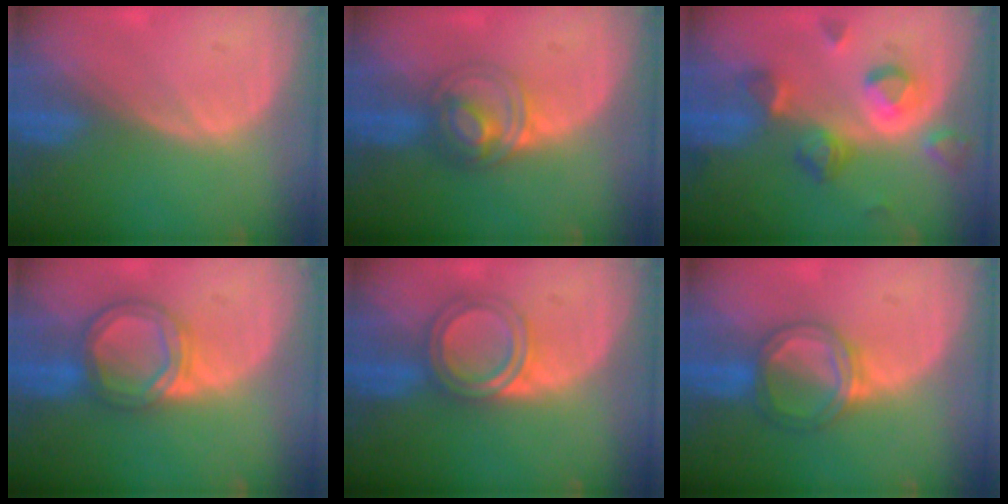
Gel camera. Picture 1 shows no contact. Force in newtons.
{"total": 6.1, "press": 5.3, "slide": 3.1}
{"total": 7.2, "press": 7.2, "slide": 1.0}
{"total": 6.4, "press": 5.9, "slide": 2.5}
{"total": 4.7, "press": 4.7, "slide": 0.2}
{"total": 5.5, "press": 5.2, "slide": 1.8}